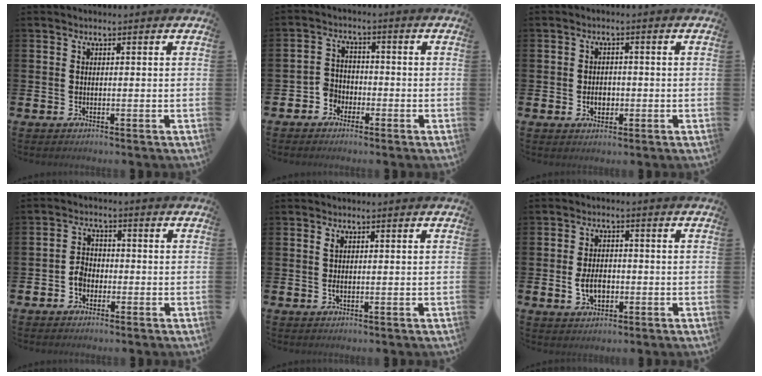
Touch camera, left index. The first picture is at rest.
{"total": 2.9, "force": [-1.9, 2.2, 0.3], "torque": [-0.018, -0.001, -0.043]}
{"total": 2.5, "force": [-0.6, 1.9, 1.5], "torque": [-0.015, -0.002, -0.017]}
{"total": 2.8, "force": [-1.4, 2.1, 1.1], "torque": [-0.018, 0.005, -0.031]}
{"total": 1.3, "force": [0.5, 0.5, 1.0], "torque": [-0.016, 0.001, 0.008]}
{"total": 4.1, "force": [-0.8, 2.7, 3.0], "torque": [-0.049, 0.003, -0.016]}